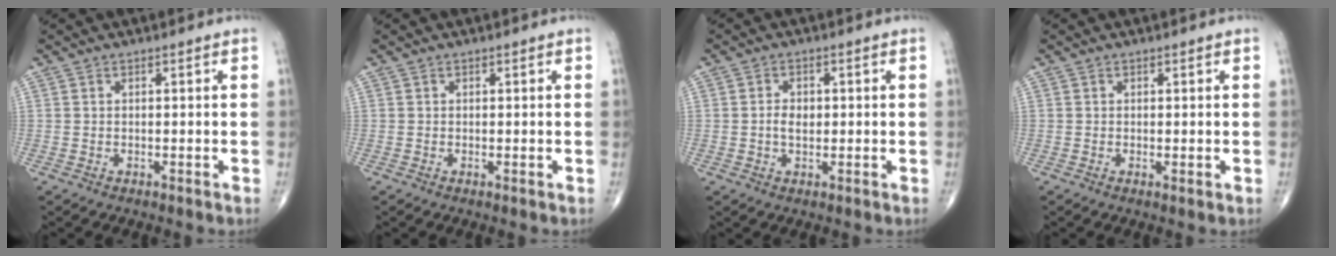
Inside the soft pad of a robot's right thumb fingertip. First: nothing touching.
{"total": 0.0}
{"total": 3.1, "force": [0.0, 2.0, 2.3], "torque": [-0.039, 0.003, -0.001]}
{"total": 0.6, "force": [0.1, 0.1, 0.6], "torque": [-0.014, -0.004, 0.000]}